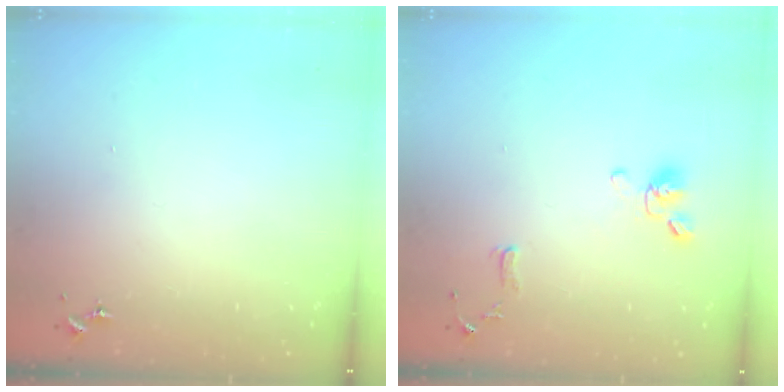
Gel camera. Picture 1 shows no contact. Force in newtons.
{"total": 10.8, "press": 10.6, "slide": 1.9}